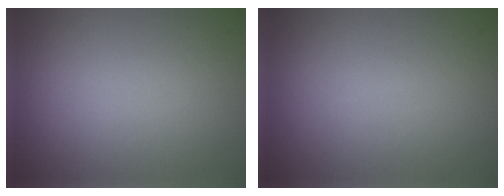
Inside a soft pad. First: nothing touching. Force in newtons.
{"total": 0.0}